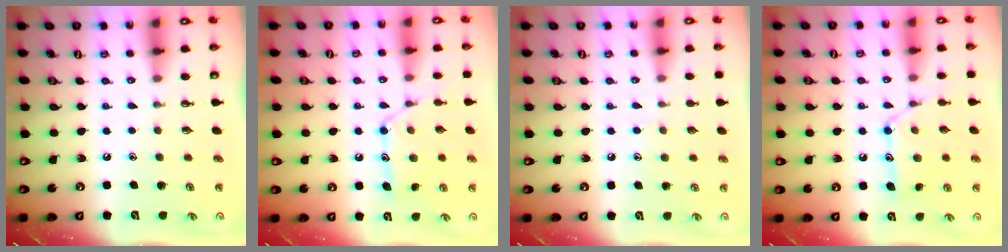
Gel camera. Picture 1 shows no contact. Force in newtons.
{"total": 10.9, "press": 10.9, "slide": 0.1}
{"total": 6.1, "press": 6.1, "slide": 0.7}
{"total": 10.9, "press": 10.9, "slide": 0.1}